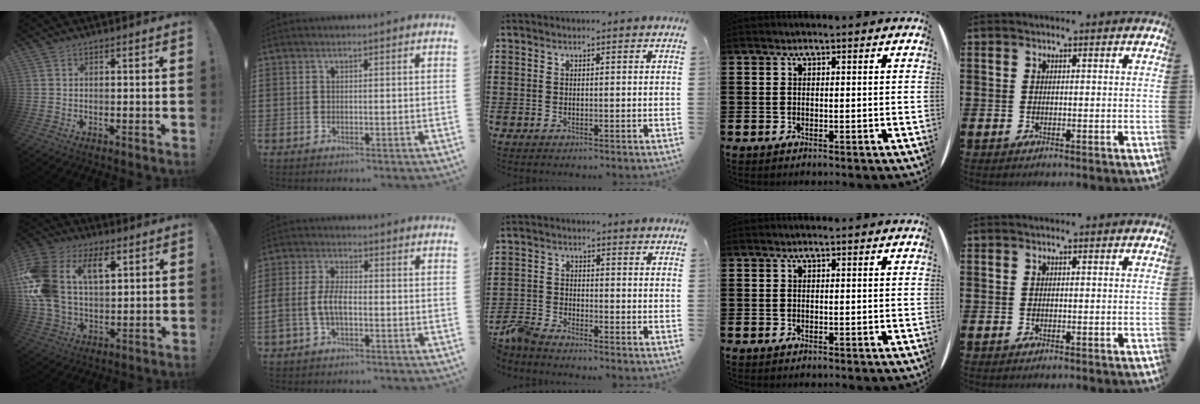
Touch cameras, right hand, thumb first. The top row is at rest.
{"thumb": {"total": 19.8, "force": [7.0, 13.1, 13.2], "torque": [-0.271, -0.023, 0.122]}, "index": {"total": 4.8, "force": [-1.3, 2.5, 3.9], "torque": [-0.097, -0.003, -0.030]}, "middle": {"total": 3.7, "force": [-3.6, 0.5, 1.0], "torque": [-0.047, -0.004, -0.082]}}